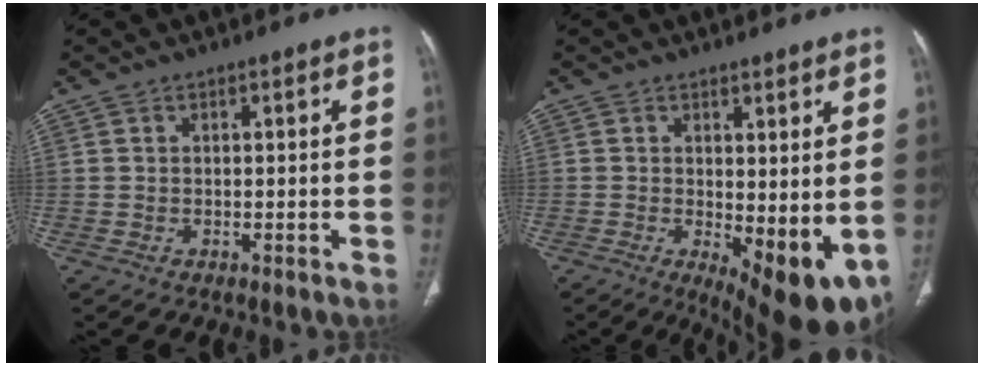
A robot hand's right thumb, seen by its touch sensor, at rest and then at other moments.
{"total": 10.6, "force": [-0.8, 4.0, 9.8], "torque": [-0.132, -0.025, 0.004]}